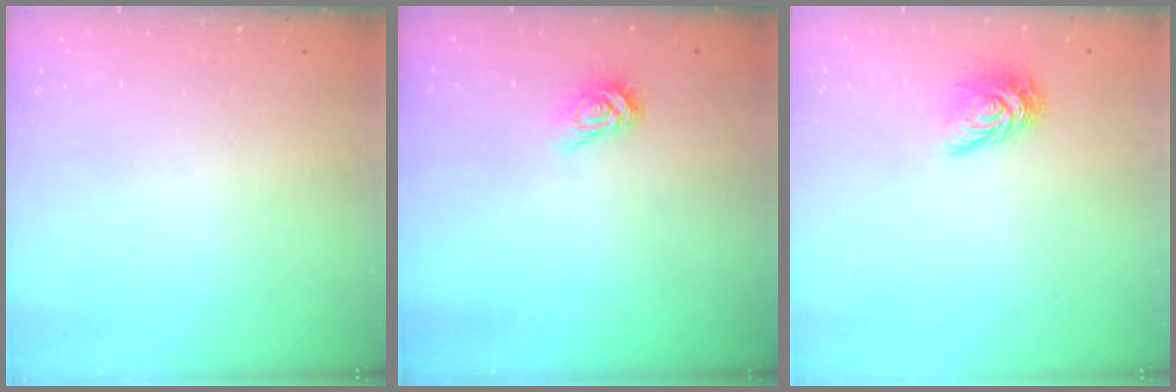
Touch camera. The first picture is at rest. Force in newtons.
{"total": 3.5, "press": 3.5, "slide": 0.3}
{"total": 8.5, "press": 8.5, "slide": 0.2}